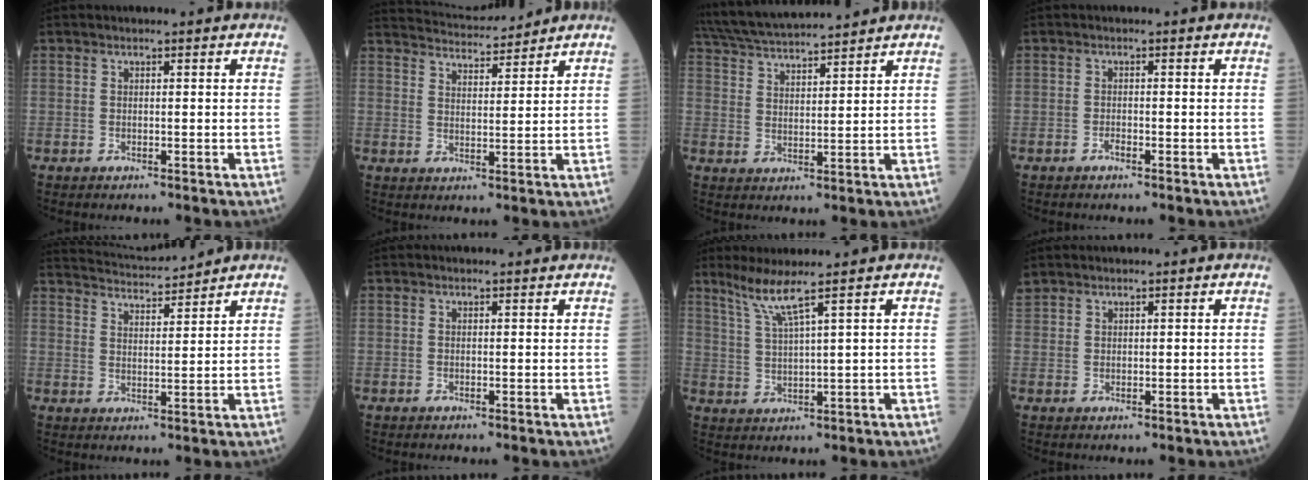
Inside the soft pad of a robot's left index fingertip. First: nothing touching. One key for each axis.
{"total": 9.9, "fx": 9.7, "fy": 0.4, "fz": 2.0, "tx": -0.037, "ty": 0.018, "tz": 0.151}
{"total": 12.5, "fx": 11.7, "fy": 0.7, "fz": 4.5, "tx": -0.091, "ty": 0.029, "tz": 0.201}
{"total": 0.6, "fx": -0.6, "fy": 0.1, "fz": 0.3, "tx": -0.003, "ty": 0.001, "tz": -0.011}
{"total": 9.7, "fx": 9.5, "fy": -0.2, "fz": 1.8, "tx": -0.039, "ty": 0.019, "tz": 0.153}
{"total": 1.0, "fx": 1.0, "fy": 0.1, "fz": 0.1, "tx": -0.010, "ty": 0.004, "tz": 0.013}
{"total": 4.7, "fx": 3.3, "fy": -1.4, "fz": 3.1, "tx": -0.065, "ty": -0.004, "tz": 0.072}
{"total": 2.1, "fx": 1.8, "fy": 1.0, "fz": 0.2, "tx": -0.010, "ty": 0.015, "tz": 0.038}